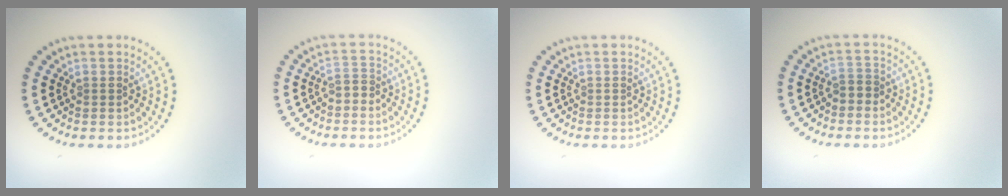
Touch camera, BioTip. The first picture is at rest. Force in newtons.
{"total": 1.2, "press": 1.0, "slide": 0.6}
{"total": 0.0}
{"total": 1.1, "press": 1.0, "slide": 0.5}